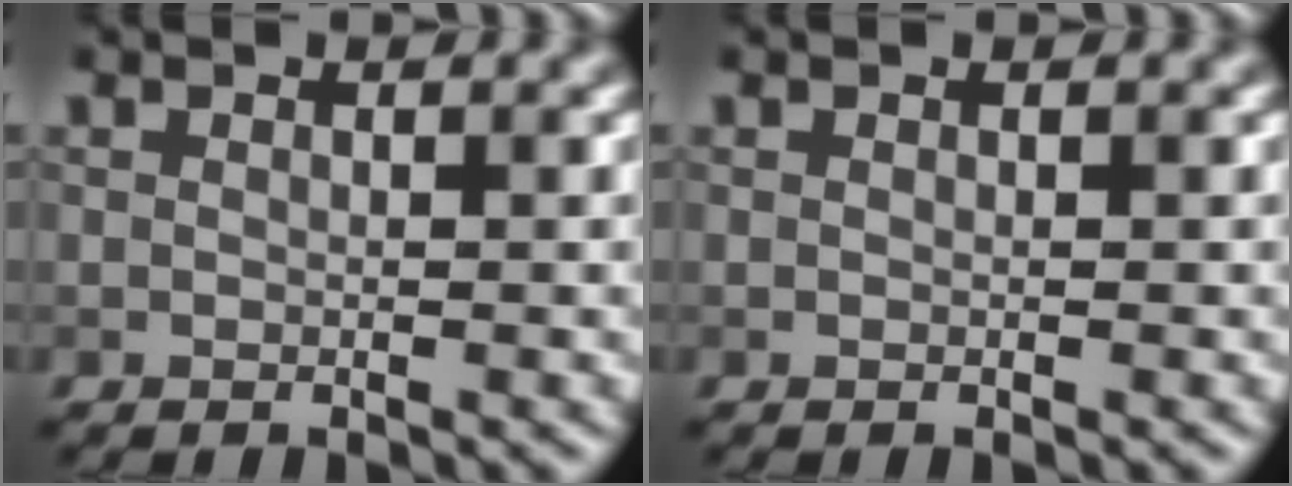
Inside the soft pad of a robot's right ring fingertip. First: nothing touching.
{"total": 0.0}